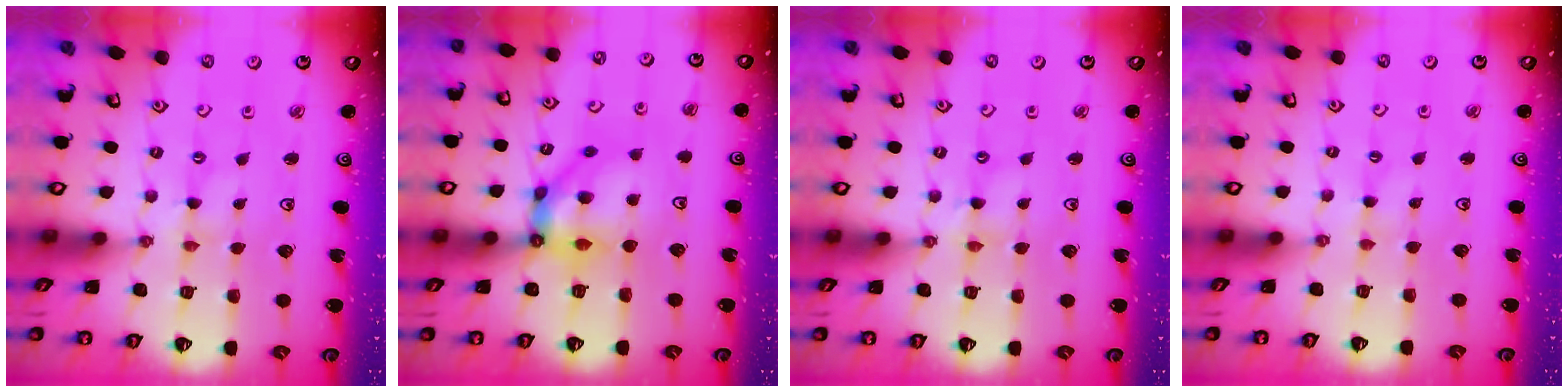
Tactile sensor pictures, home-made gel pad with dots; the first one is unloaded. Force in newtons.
{"total": 11.5, "press": 11.4, "slide": 1.6}
{"total": 2.4, "press": 2.4, "slide": 0.3}
{"total": 0.0}